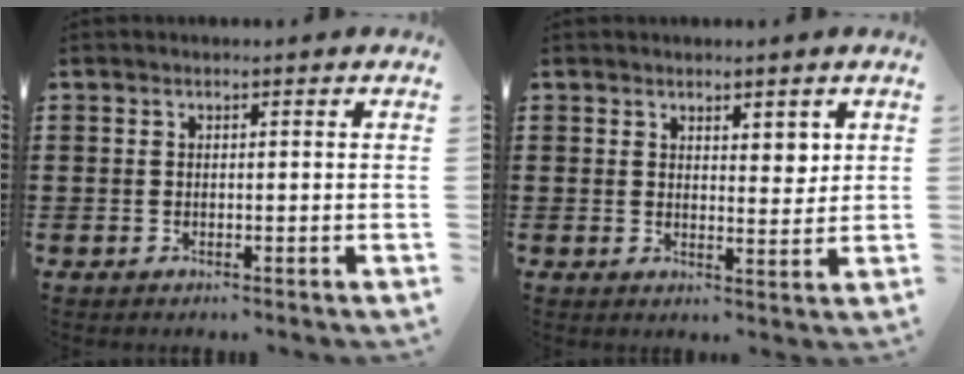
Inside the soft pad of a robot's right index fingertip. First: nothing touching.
{"total": 2.6, "force": [2.2, 1.1, 0.9], "torque": [-0.013, 0.003, 0.040]}